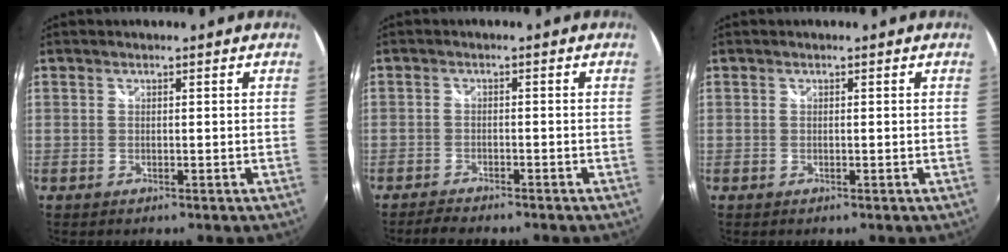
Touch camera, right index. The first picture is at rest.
{"total": 3.4, "force": [-3.1, 0.8, 1.0], "torque": [-0.035, -0.004, -0.055]}
{"total": 0.0}